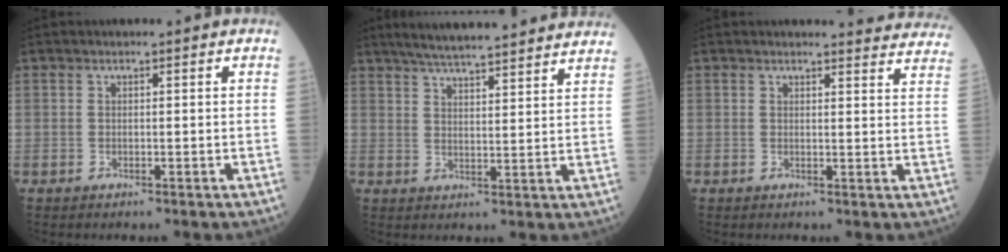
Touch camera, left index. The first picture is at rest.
{"total": 17.3, "force": [15.4, 1.5, 7.7], "torque": [-0.117, 0.031, 0.205]}
{"total": 10.4, "force": [10.3, 1.0, 0.9], "torque": [0.027, -0.053, 0.078]}